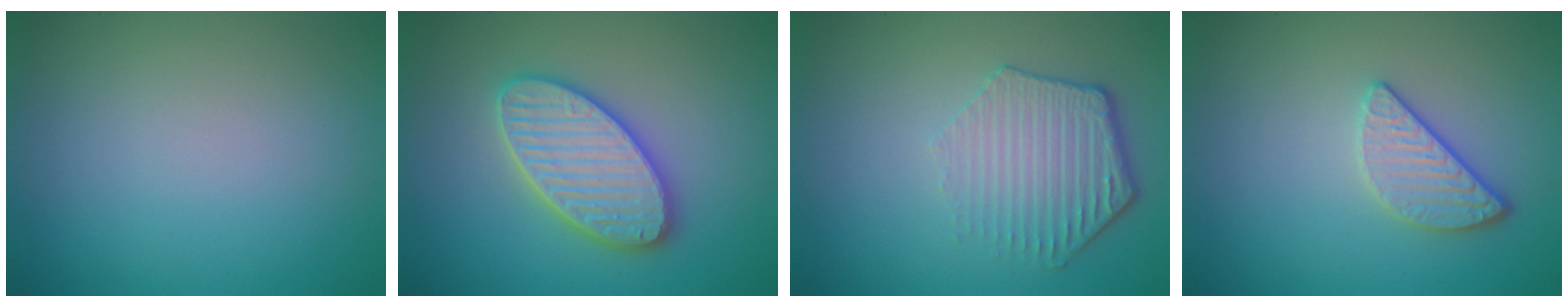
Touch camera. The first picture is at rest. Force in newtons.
{"total": 5.8, "press": 5.7, "slide": 0.6}
{"total": 4.2, "press": 3.3, "slide": 2.7}
{"total": 2.6, "press": 2.3, "slide": 1.3}